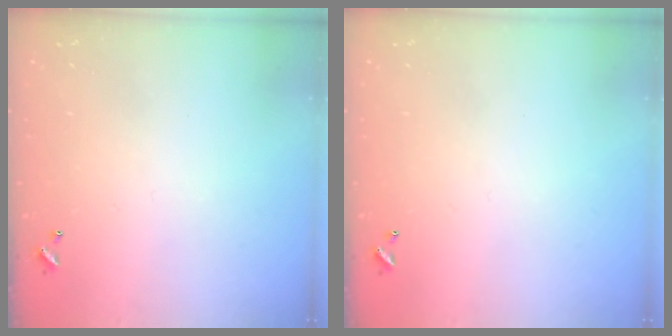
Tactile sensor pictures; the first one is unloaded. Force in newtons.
{"total": 0.0}